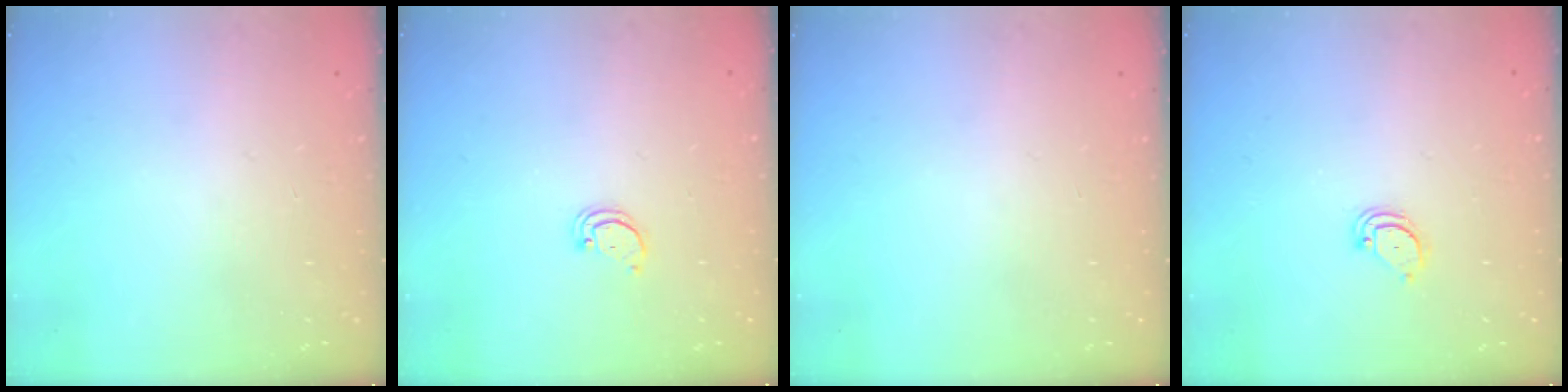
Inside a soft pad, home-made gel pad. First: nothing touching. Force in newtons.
{"total": 1.5, "press": 1.5, "slide": 0.1}
{"total": 0.0}
{"total": 2.4, "press": 2.4, "slide": 0.2}